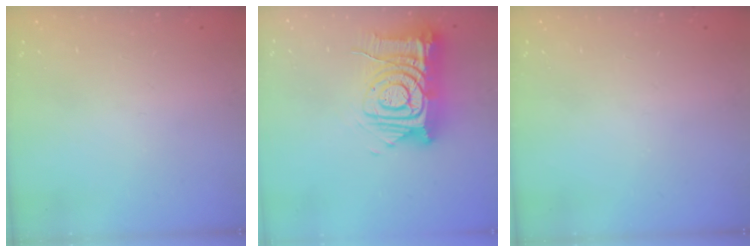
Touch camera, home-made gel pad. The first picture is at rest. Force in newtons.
{"total": 17.1, "press": 17.0, "slide": 1.9}
{"total": 0.0}